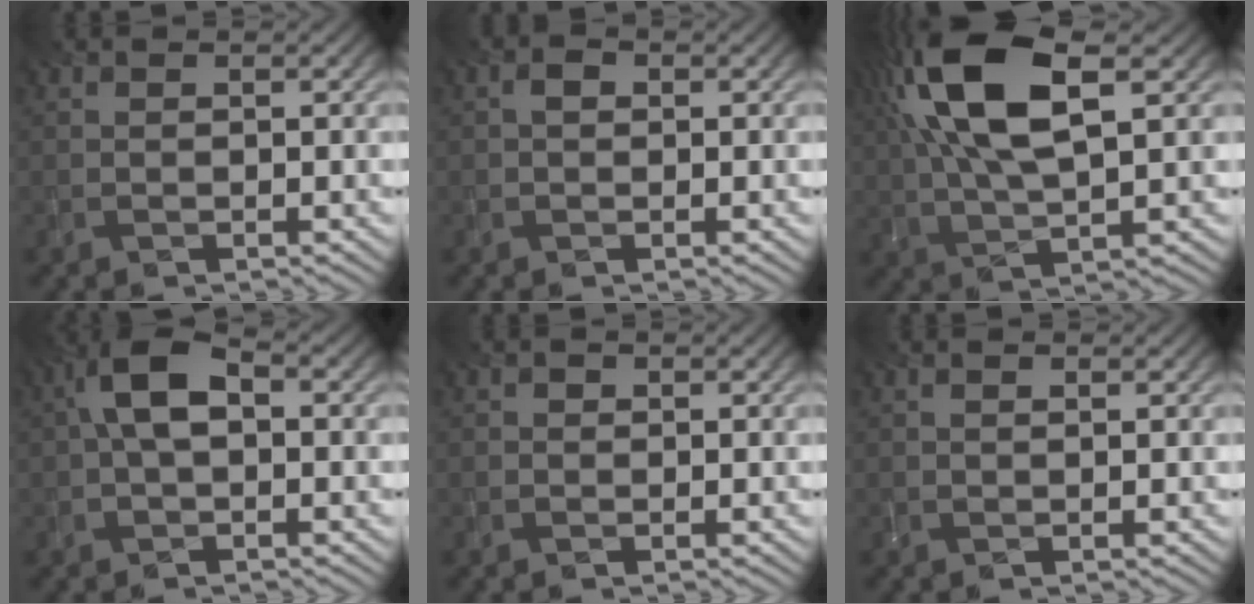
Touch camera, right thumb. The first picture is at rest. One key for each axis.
{"total": 1.2, "fx": 0.1, "fy": 0.9, "fz": 0.8, "tx": -0.015, "ty": 0.001, "tz": -0.002}
{"total": 14.1, "fx": 4.9, "fy": 5.8, "fz": 11.9, "tx": -0.265, "ty": 0.017, "tz": 0.090}
{"total": 6.4, "fx": 0.5, "fy": 3.5, "fz": 5.3, "tx": -0.108, "ty": 0.016, "tz": 0.000}
{"total": 0.5, "fx": 0.1, "fy": 0.5, "fz": 0.1, "tx": -0.001, "ty": -0.001, "tz": 0.000}
{"total": 0.6, "fx": 0.3, "fy": 0.2, "fz": 0.5, "tx": -0.010, "ty": 0.001, "tz": 0.006}